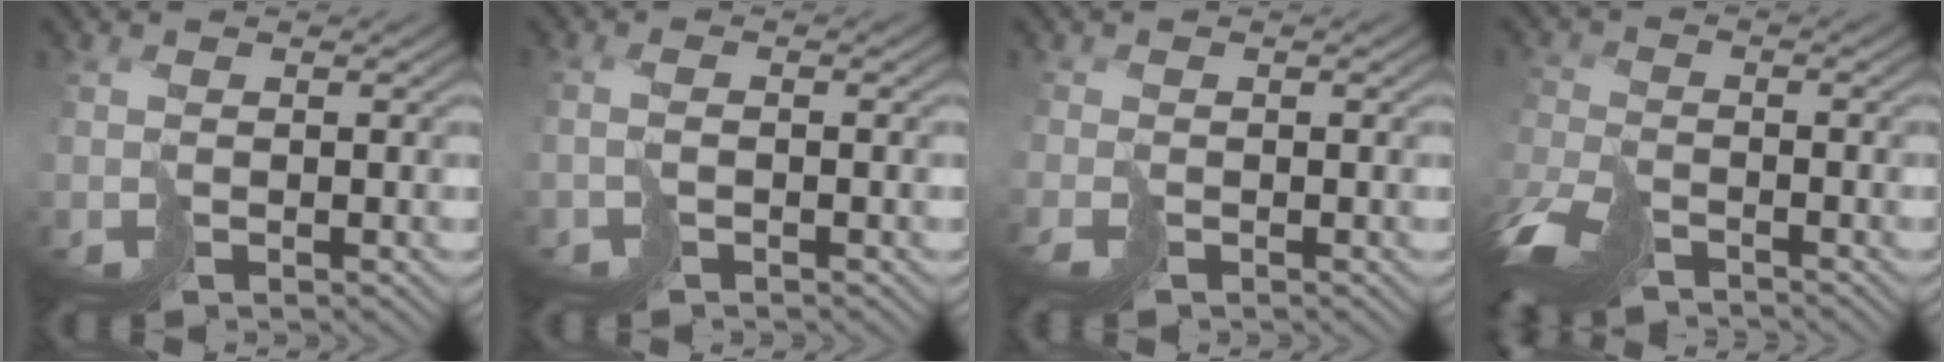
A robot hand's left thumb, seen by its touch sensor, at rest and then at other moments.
{"total": 0.9, "force": [-0.6, 0.2, 0.5], "torque": [-0.007, 0.003, -0.019]}
{"total": 1.3, "force": [-1.1, 0.6, 0.2], "torque": [-0.005, -0.006, -0.025]}
{"total": 7.6, "force": [-6.0, 3.1, 3.6], "torque": [-0.089, -0.021, -0.123]}